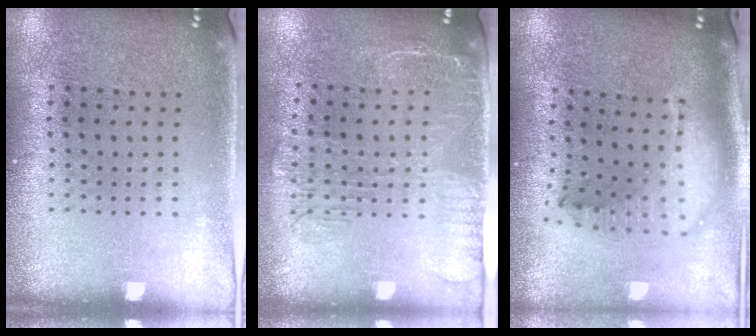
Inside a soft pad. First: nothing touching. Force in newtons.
{"total": 1.8, "press": 1.5, "slide": 0.9}
{"total": 2.2, "press": 1.7, "slide": 1.4}